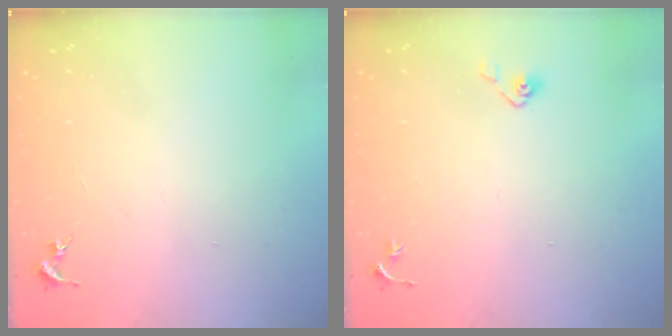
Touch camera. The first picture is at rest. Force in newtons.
{"total": 4.1, "press": 3.9, "slide": 1.2}